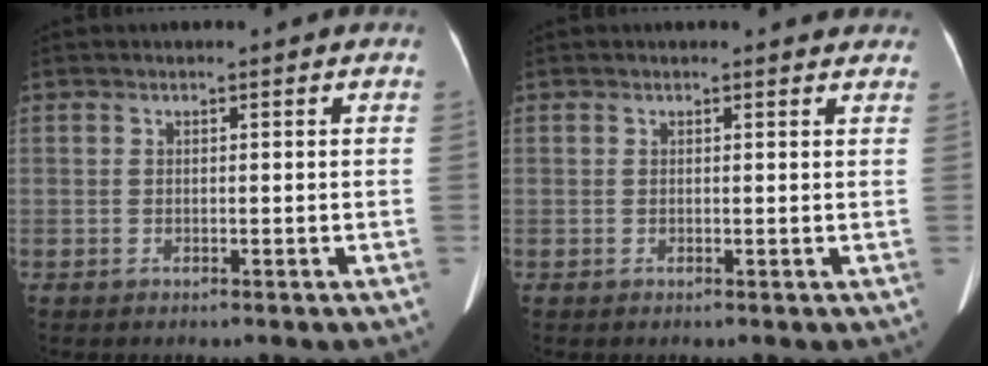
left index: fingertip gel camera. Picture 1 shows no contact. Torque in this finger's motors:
{"motor_torque": [0.16, -0.23, 0.00, 0.00]}